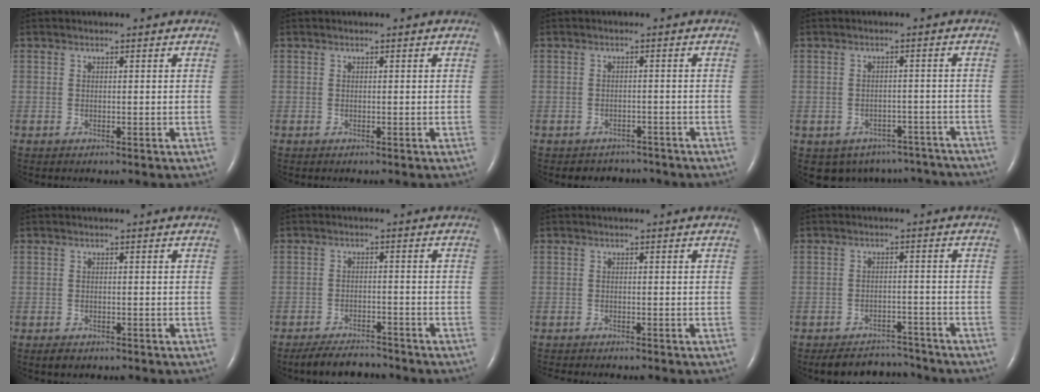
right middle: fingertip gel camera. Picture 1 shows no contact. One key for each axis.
{"total": 0.0}
{"total": 3.8, "fx": -3.4, "fy": 1.8, "fz": -0.1, "tx": -0.006, "ty": 0.010, "tz": -0.043}
{"total": 10.8, "fx": -8.9, "fy": 5.8, "fz": 1.7, "tx": -0.020, "ty": 0.019, "tz": -0.091}
{"total": 1.4, "fx": -1.0, "fy": 0.7, "fz": 0.7, "tx": -0.018, "ty": -0.001, "tz": -0.011}
{"total": 5.6, "fx": -5.2, "fy": 1.2, "fz": 1.4, "tx": -0.029, "ty": -0.015, "tz": -0.087}
{"total": 3.1, "fx": -2.9, "fy": 0.2, "fz": 1.3, "tx": -0.020, "ty": -0.005, "tz": -0.038}
{"total": 6.2, "fx": -6.0, "fy": 1.5, "fz": 0.0, "tx": 0.002, "ty": 0.008, "tz": -0.089}